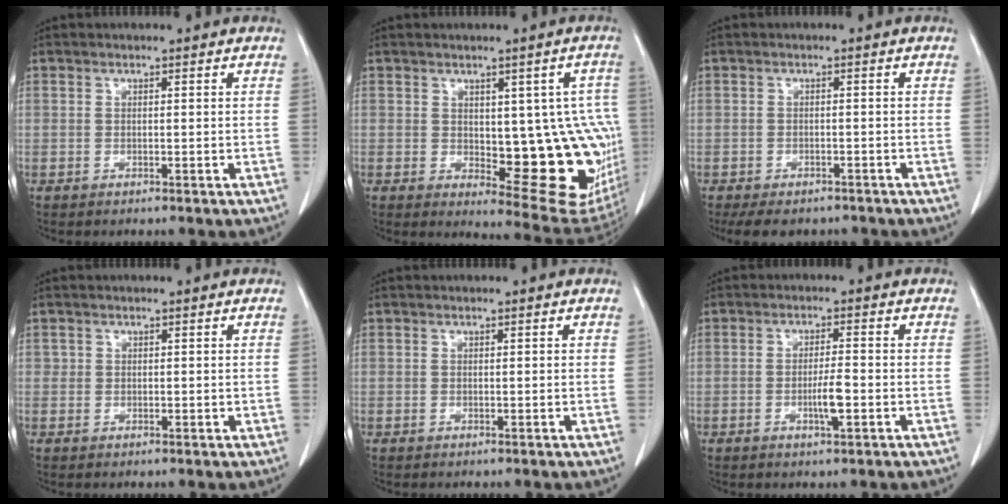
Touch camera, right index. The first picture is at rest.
{"total": 14.9, "force": [-0.8, 5.7, 13.8], "torque": [-0.116, 0.004, 0.007]}
{"total": 7.3, "force": [-5.9, 3.4, 2.7], "torque": [-0.031, -0.003, -0.077]}
{"total": 0.9, "force": [0.3, 0.9, 0.2], "torque": [0.009, 0.002, 0.002]}
{"total": 0.0}
{"total": 3.7, "force": [-1.2, 0.4, 3.5], "torque": [-0.064, -0.002, -0.019]}